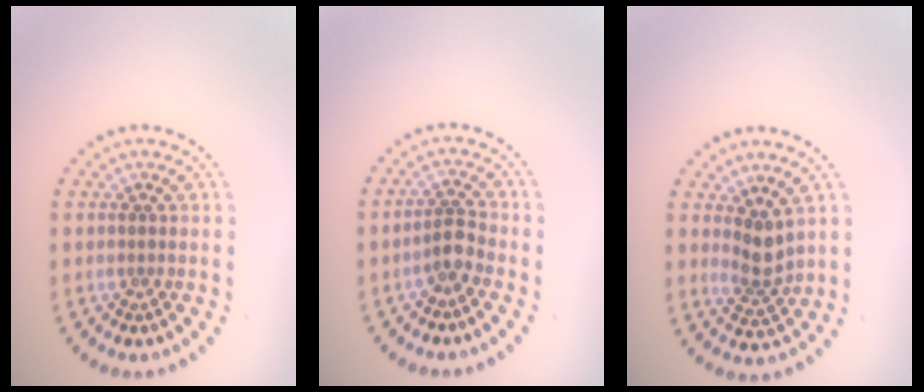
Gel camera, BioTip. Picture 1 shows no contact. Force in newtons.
{"total": 1.9, "press": 1.5, "slide": 1.1}
{"total": 2.5, "press": 1.9, "slide": 1.6}